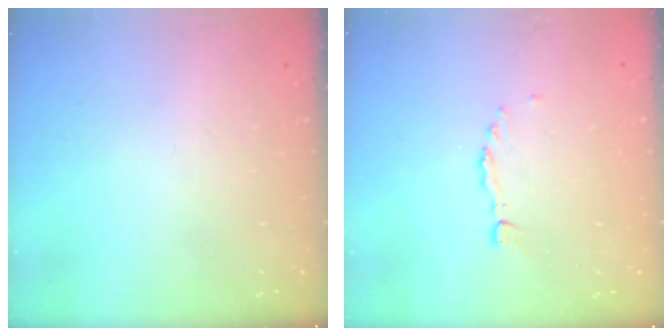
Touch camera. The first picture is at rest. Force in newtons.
{"total": 0.0}